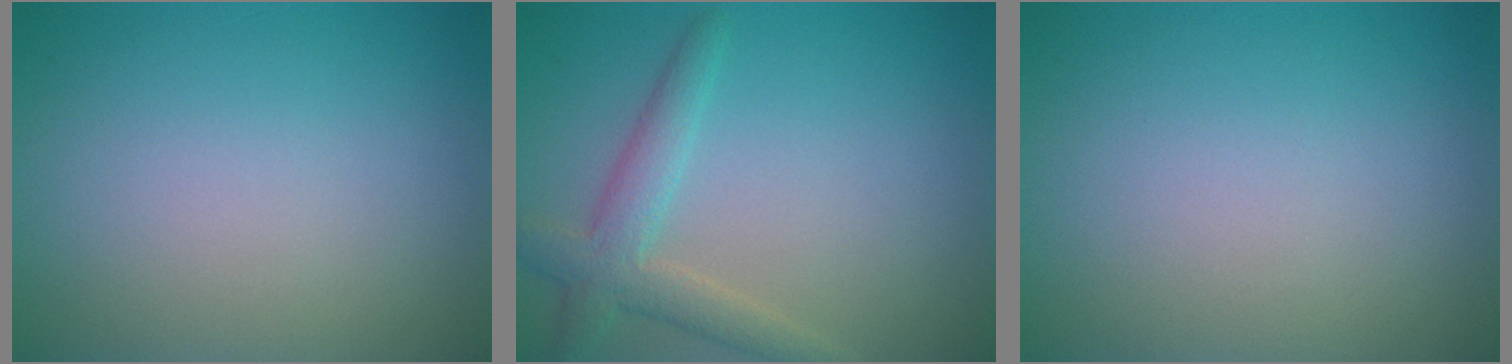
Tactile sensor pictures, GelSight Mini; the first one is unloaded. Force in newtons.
{"total": 3.4, "press": 3.4, "slide": 0.3}
{"total": 0.0}